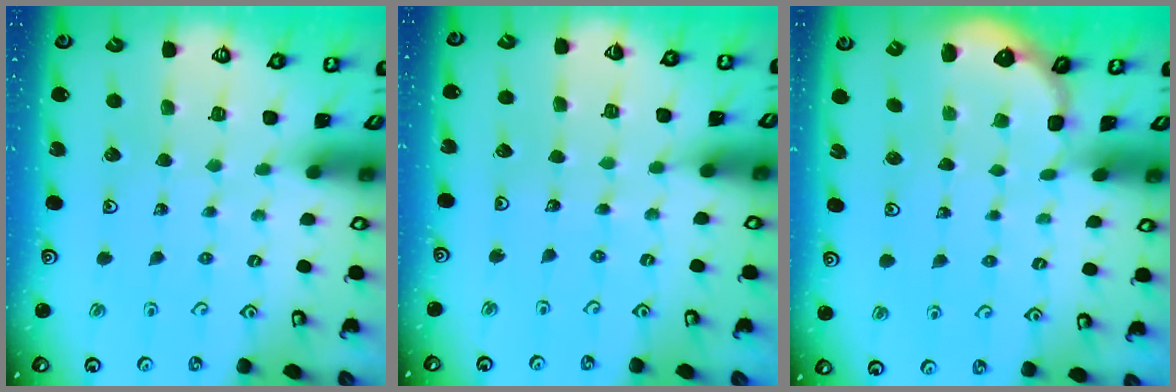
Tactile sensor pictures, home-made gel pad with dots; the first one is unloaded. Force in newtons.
{"total": 3.5, "press": 3.5, "slide": 0.1}
{"total": 1.8, "press": 1.0, "slide": 1.4}